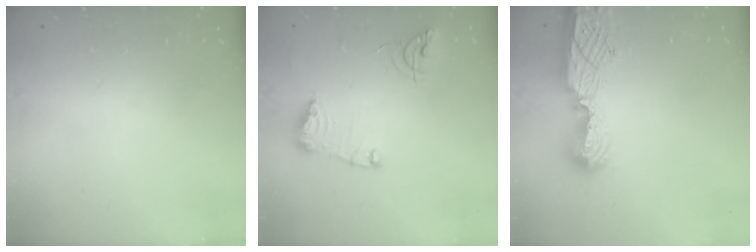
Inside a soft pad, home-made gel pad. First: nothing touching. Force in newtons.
{"total": 11.5, "press": 11.4, "slide": 1.0}
{"total": 10.7, "press": 10.7, "slide": 1.0}